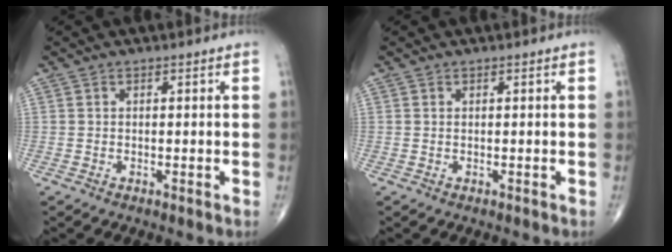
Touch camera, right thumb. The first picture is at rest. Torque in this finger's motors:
{"motor_torque": [0.12, 0.54, 0.10, 0.04, -0.05]}